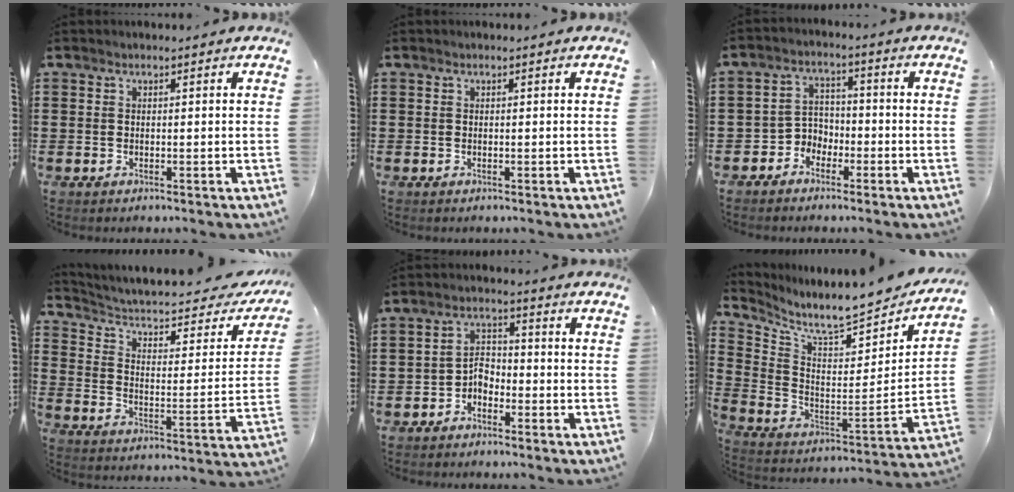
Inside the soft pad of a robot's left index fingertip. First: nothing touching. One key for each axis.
{"total": 0.0}
{"total": 3.8, "fx": -2.9, "fy": 2.4, "fz": 0.6, "tx": -0.023, "ty": 0.009, "tz": -0.062}
{"total": 6.3, "fx": 4.8, "fy": 2.1, "fz": 3.5, "tx": -0.083, "ty": -0.036, "tz": 0.077}
{"total": 3.1, "fx": -2.5, "fy": 1.5, "fz": 1.0, "tx": -0.023, "ty": 0.007, "tz": -0.054}
{"total": 7.3, "fx": 6.8, "fy": 0.0, "fz": 2.8, "tx": -0.081, "ty": -0.070, "tz": 0.107}